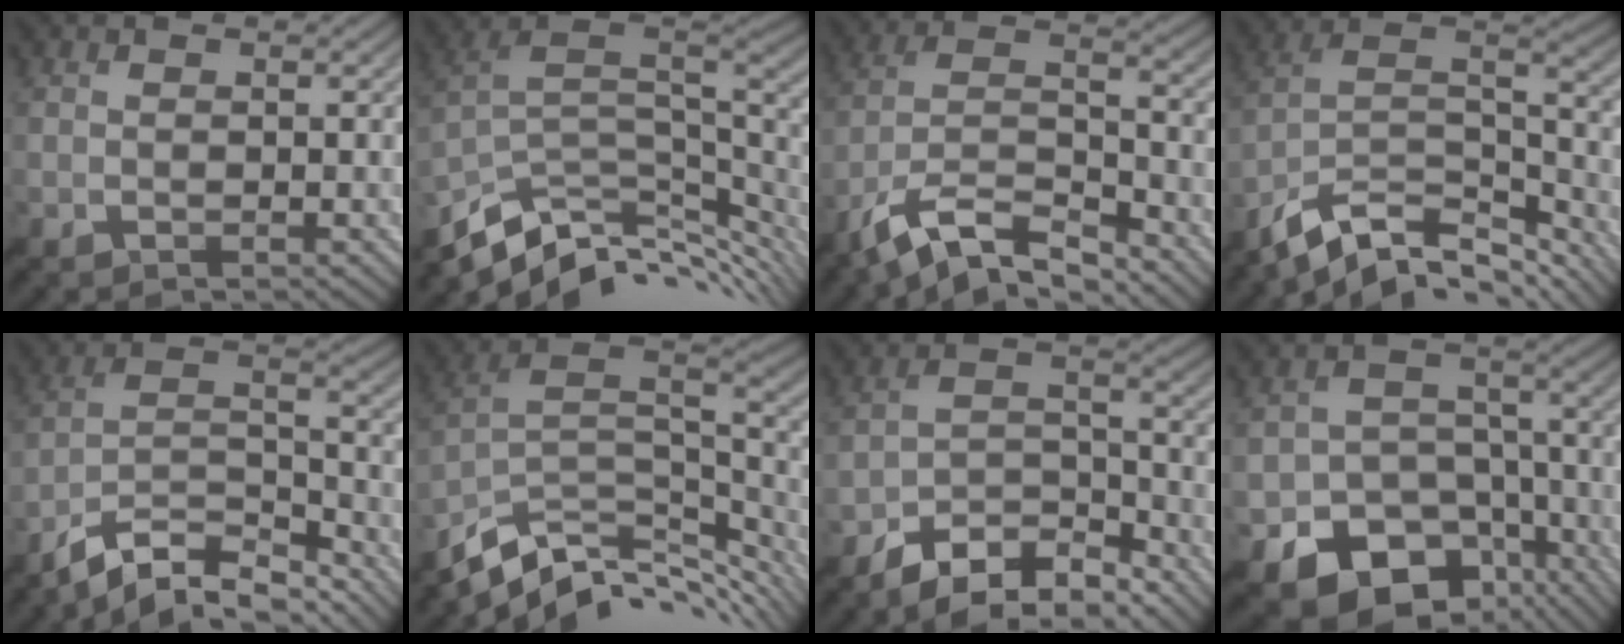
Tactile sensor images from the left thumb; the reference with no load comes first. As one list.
[{"total": 12.1, "force": [-6.0, 5.6, 8.9], "torque": [-0.199, -0.021, -0.096]}, {"total": 11.3, "force": [-8.7, 3.2, 6.5], "torque": [-0.125, 0.002, -0.174]}, {"total": 13.2, "force": [-9.6, 5.5, 7.2], "torque": [-0.168, -0.008, -0.163]}, {"total": 11.6, "force": [-9.3, 3.2, 6.2], "torque": [-0.120, 0.002, -0.174]}, {"total": 12.7, "force": [-7.4, 5.8, 8.5], "torque": [-0.195, -0.010, -0.123]}, {"total": 10.0, "force": [-8.1, 3.5, 4.6], "torque": [-0.069, 0.005, -0.155]}, {"total": 14.4, "force": [-8.7, 9.7, 6.0], "torque": [-0.116, -0.033, -0.129]}]